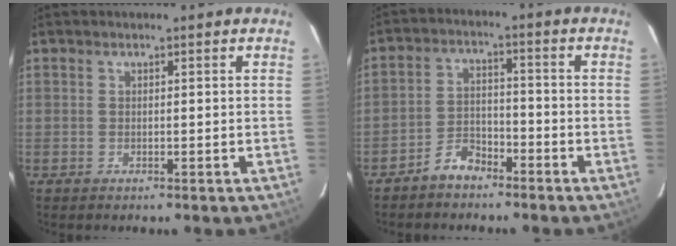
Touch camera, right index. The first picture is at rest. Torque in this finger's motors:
{"motor_torque": [0.33, -0.40, 0.01, -0.04]}